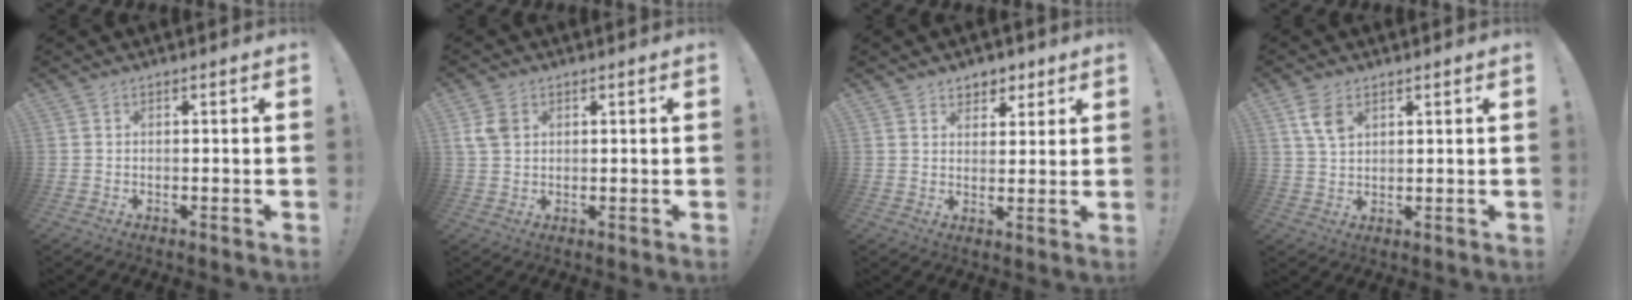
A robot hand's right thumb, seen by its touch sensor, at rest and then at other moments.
{"total": 4.6, "force": [1.5, 3.4, 2.7], "torque": [-0.045, 0.007, 0.030]}
{"total": 5.2, "force": [3.3, 3.9, 0.9], "torque": [0.005, -0.023, 0.061]}
{"total": 5.6, "force": [2.8, 3.2, 3.6], "torque": [-0.061, -0.010, 0.053]}